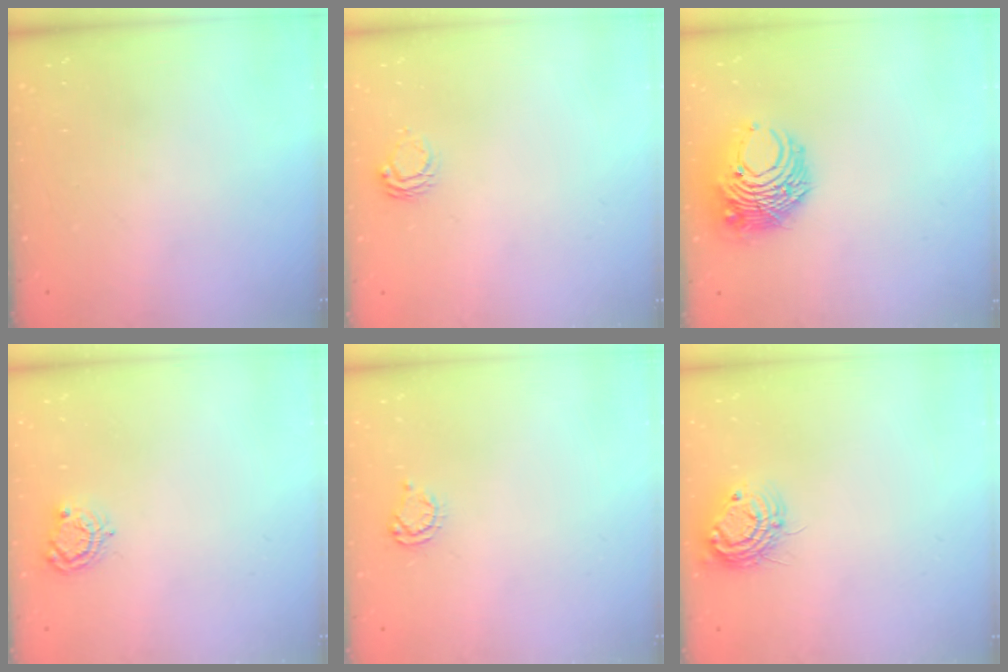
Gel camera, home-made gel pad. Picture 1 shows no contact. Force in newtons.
{"total": 5.6, "press": 5.6, "slide": 0.5}
{"total": 9.9, "press": 9.9, "slide": 0.8}
{"total": 5.7, "press": 5.7, "slide": 0.2}
{"total": 4.2, "press": 4.2, "slide": 0.6}
{"total": 11.0, "press": 10.9, "slide": 0.8}